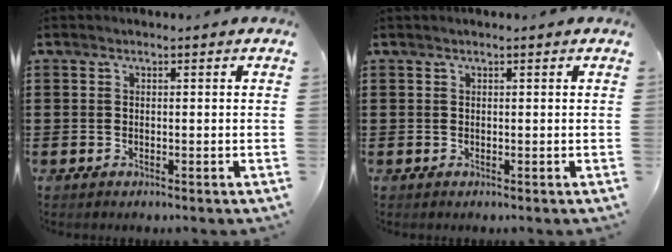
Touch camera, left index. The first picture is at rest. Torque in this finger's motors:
{"motor_torque": [-1.34, 0.79, -1.05, -0.09]}